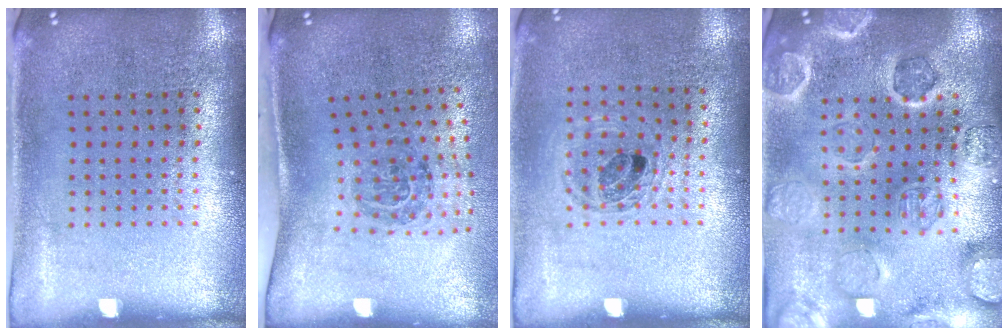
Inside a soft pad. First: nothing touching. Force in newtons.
{"total": 1.8, "press": 1.2, "slide": 1.3}
{"total": 1.0, "press": 1.0, "slide": 0.3}
{"total": 2.5, "press": 2.5, "slide": 0.3}